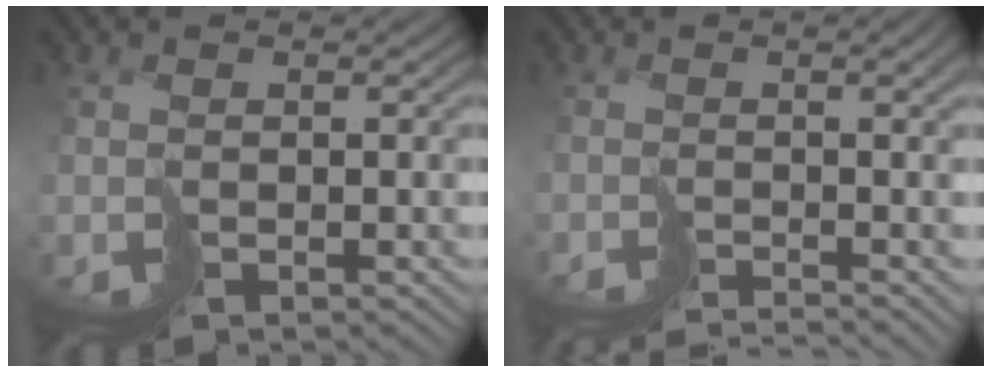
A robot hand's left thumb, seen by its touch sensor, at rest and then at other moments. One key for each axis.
{"total": 4.2, "fx": -2.7, "fy": -0.2, "fz": 3.2, "tx": -0.022, "ty": -0.009, "tz": -0.034}